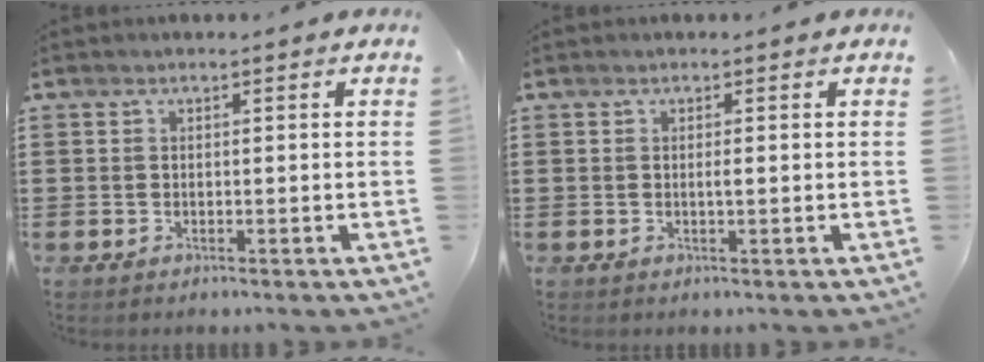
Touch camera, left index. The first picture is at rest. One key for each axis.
{"total": 0.7, "fx": 0.1, "fy": 0.0, "fz": 0.7, "tx": -0.014, "ty": -0.004, "tz": 0.002}